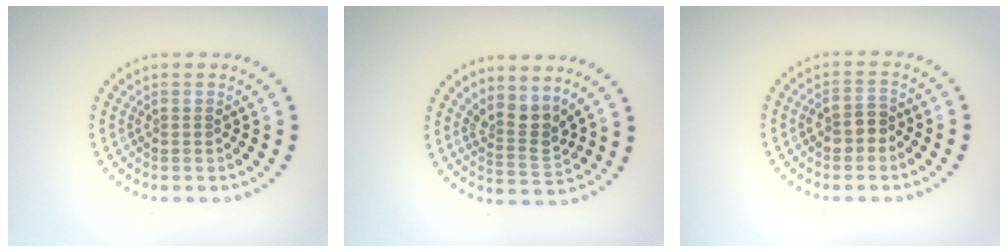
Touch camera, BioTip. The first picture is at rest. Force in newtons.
{"total": 2.8, "press": 2.0, "slide": 1.9}
{"total": 2.1, "press": 2.0, "slide": 0.4}